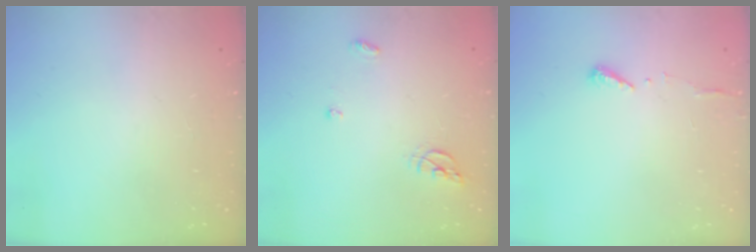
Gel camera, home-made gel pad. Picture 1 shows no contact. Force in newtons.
{"total": 6.5, "press": 6.5, "slide": 0.1}
{"total": 6.3, "press": 6.3, "slide": 0.5}